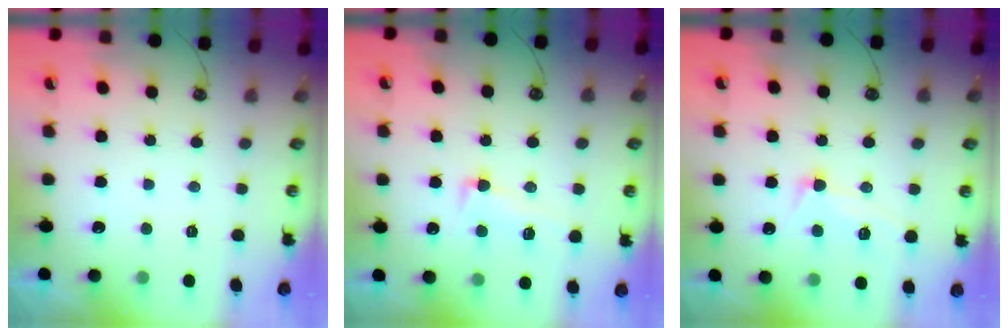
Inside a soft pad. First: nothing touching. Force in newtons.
{"total": 3.1, "press": 2.6, "slide": 1.6}
{"total": 7.2, "press": 7.1, "slide": 1.1}